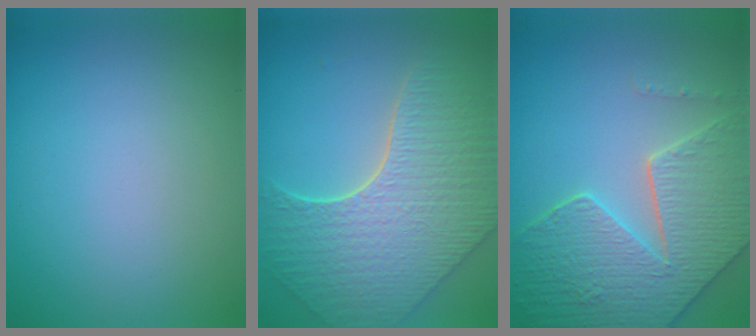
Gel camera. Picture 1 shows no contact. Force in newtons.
{"total": 8.5, "press": 6.3, "slide": 5.7}
{"total": 7.7, "press": 6.1, "slide": 4.6}